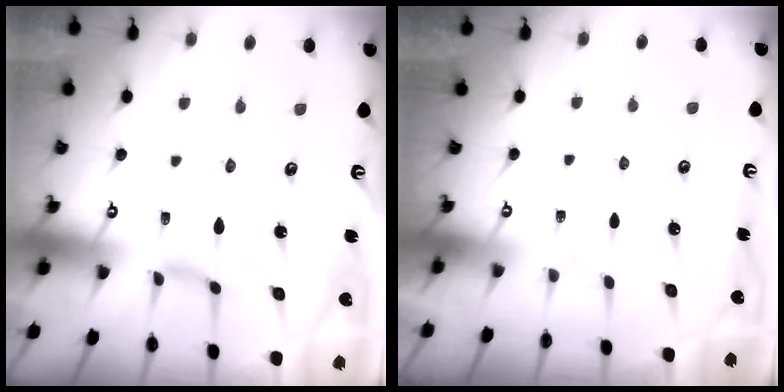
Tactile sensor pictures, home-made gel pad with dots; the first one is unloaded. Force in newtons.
{"total": 0.0}